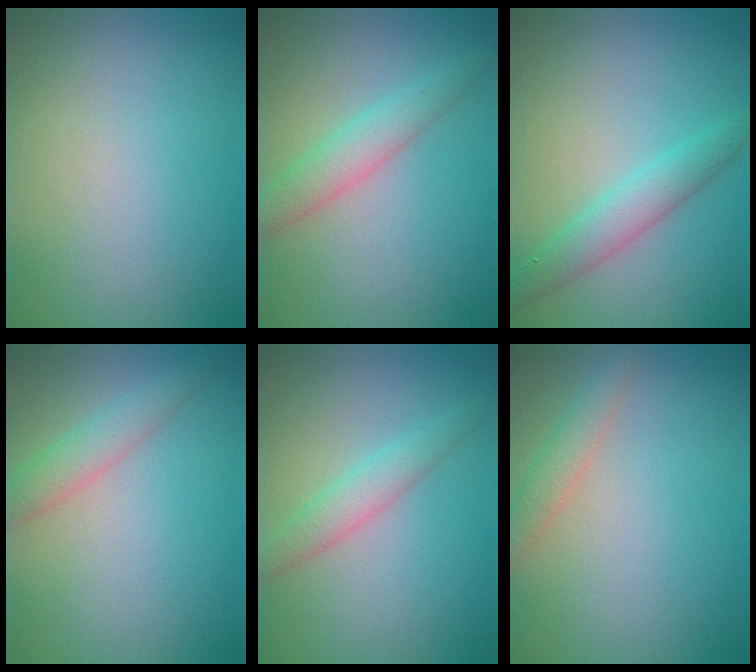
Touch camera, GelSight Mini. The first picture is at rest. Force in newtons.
{"total": 2.9, "press": 2.9, "slide": 0.1}
{"total": 2.9, "press": 2.9, "slide": 0.1}
{"total": 2.3, "press": 2.3, "slide": 0.0}
{"total": 2.3, "press": 2.3, "slide": 0.1}
{"total": 1.9, "press": 1.9, "slide": 0.0}